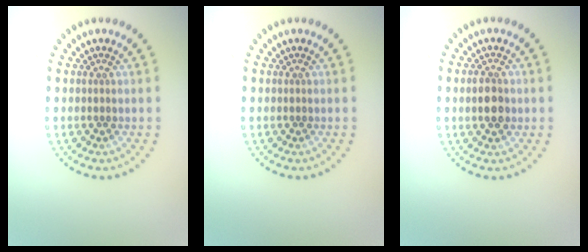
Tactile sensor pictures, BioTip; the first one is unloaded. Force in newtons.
{"total": 0.0}
{"total": 2.9, "press": 2.9, "slide": 0.1}